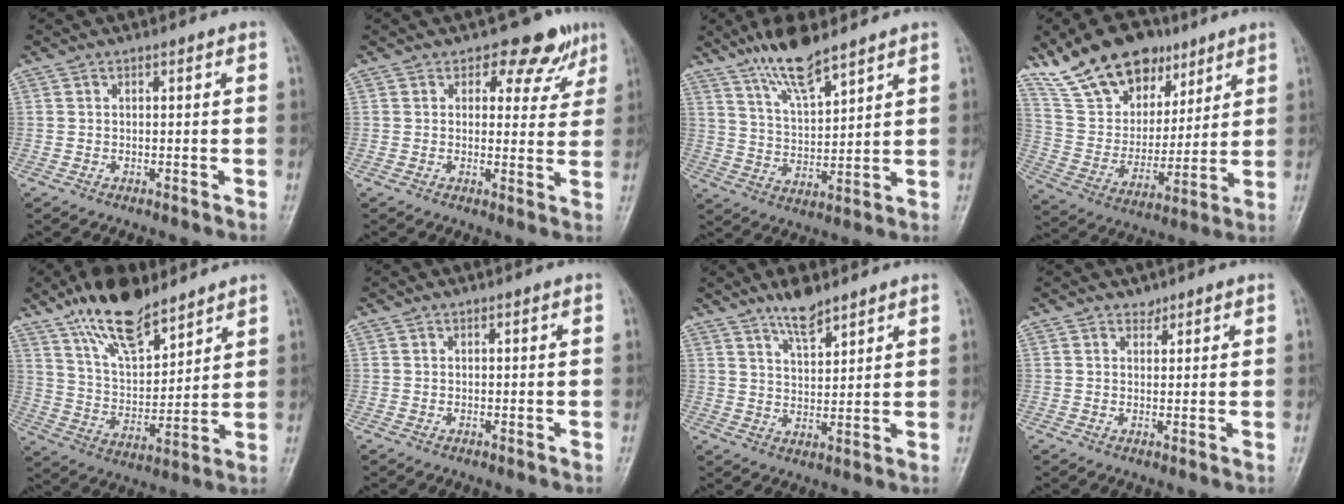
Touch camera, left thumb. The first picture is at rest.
{"total": 6.9, "force": [4.5, 4.3, 2.9], "torque": [0.000, -0.022, 0.046]}
{"total": 10.4, "force": [7.8, 2.5, 6.3], "torque": [-0.107, -0.048, 0.154]}
{"total": 18.7, "force": [12.6, 10.7, 8.7], "torque": [-0.110, -0.041, 0.234]}
{"total": 15.5, "force": [11.0, 6.0, 9.0], "torque": [-0.131, -0.054, 0.208]}
{"total": 0.0}
{"total": 6.1, "force": [4.8, 1.8, 3.3], "torque": [-0.045, -0.033, 0.087]}
{"total": 1.3, "force": [1.1, 0.7, 0.0], "torque": [0.011, -0.009, 0.014]}